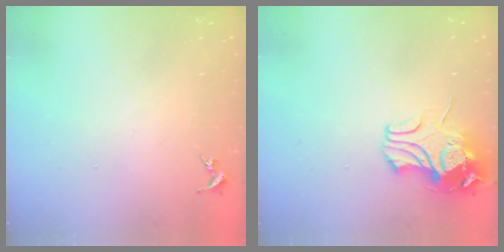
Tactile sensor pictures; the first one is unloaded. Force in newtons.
{"total": 11.3, "press": 11.2, "slide": 1.6}